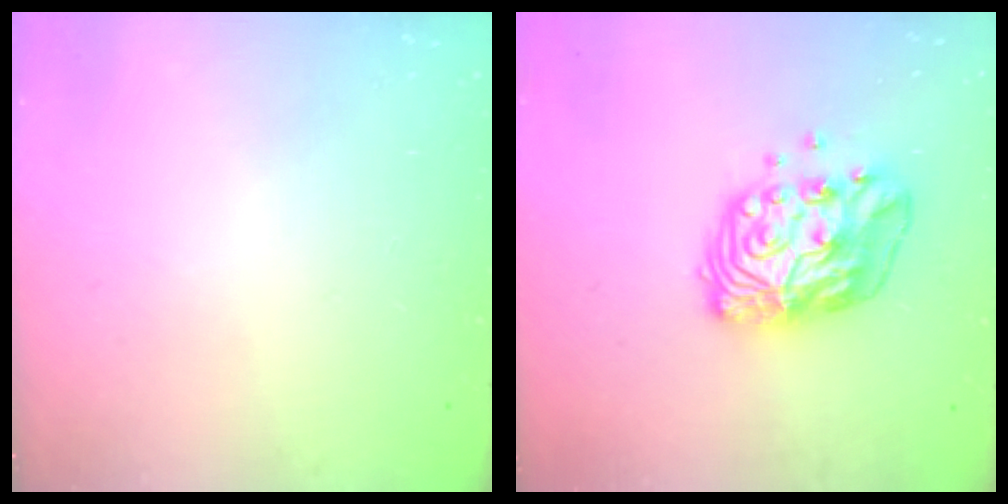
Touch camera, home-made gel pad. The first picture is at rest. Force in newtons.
{"total": 11.4, "press": 11.3, "slide": 0.9}